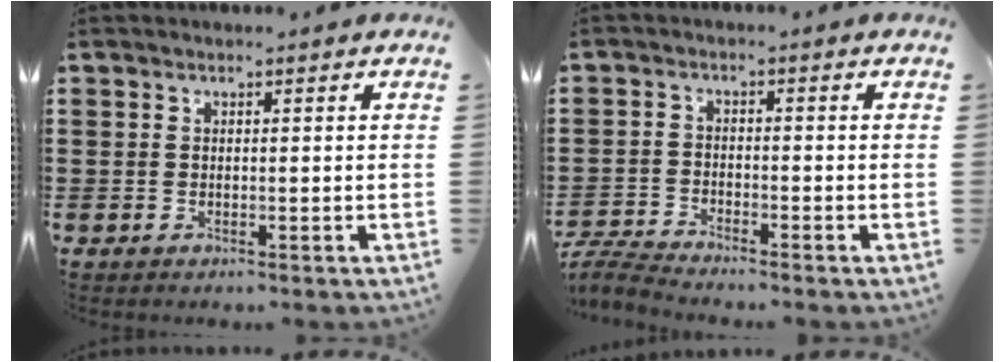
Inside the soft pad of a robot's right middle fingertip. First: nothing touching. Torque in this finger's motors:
{"motor_torque": [0.81, -0.33, 0.02, 0.00]}